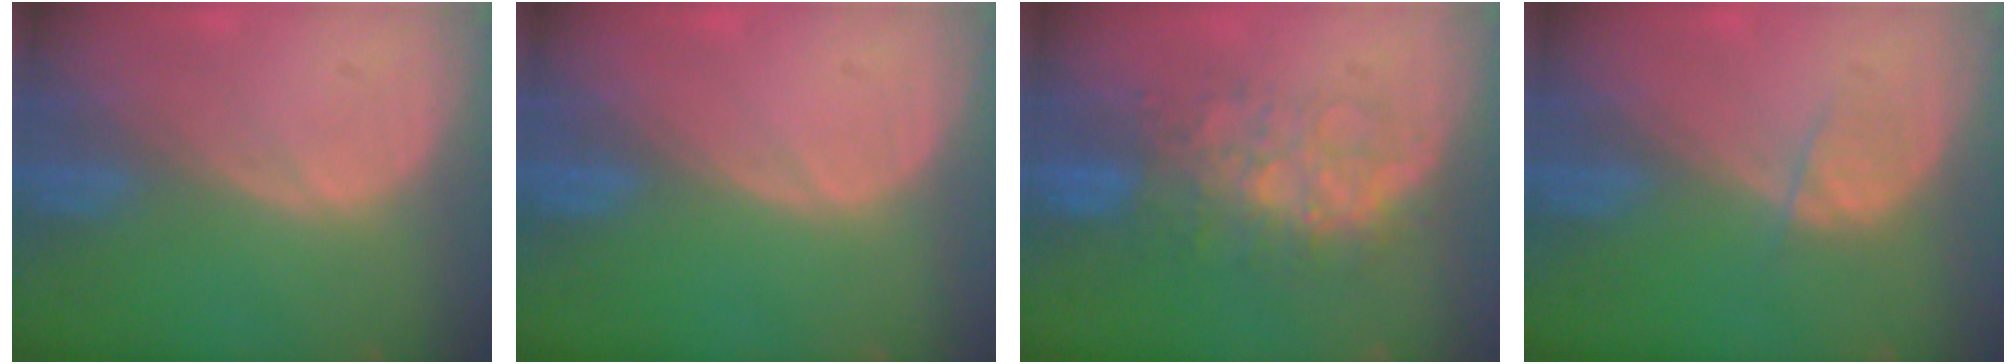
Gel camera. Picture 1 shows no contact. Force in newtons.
{"total": 0.0}
{"total": 7.9, "press": 7.4, "slide": 2.7}
{"total": 1.9, "press": 1.9, "slide": 0.4}